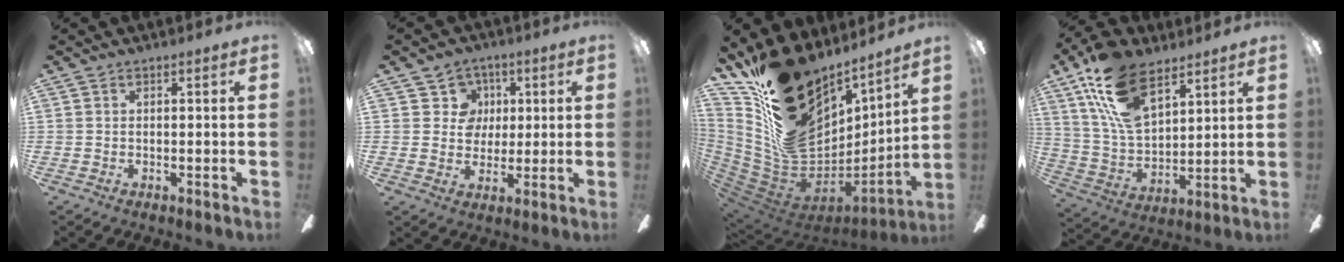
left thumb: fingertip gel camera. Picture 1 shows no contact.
{"total": 7.6, "force": [2.5, 7.1, 1.2], "torque": [-0.016, -0.006, 0.045]}
{"total": 25.3, "force": [15.2, 14.4, 14.1], "torque": [-0.252, -0.125, 0.306]}
{"total": 19.3, "force": [11.3, 10.0, 12.1], "torque": [-0.264, -0.044, 0.202]}